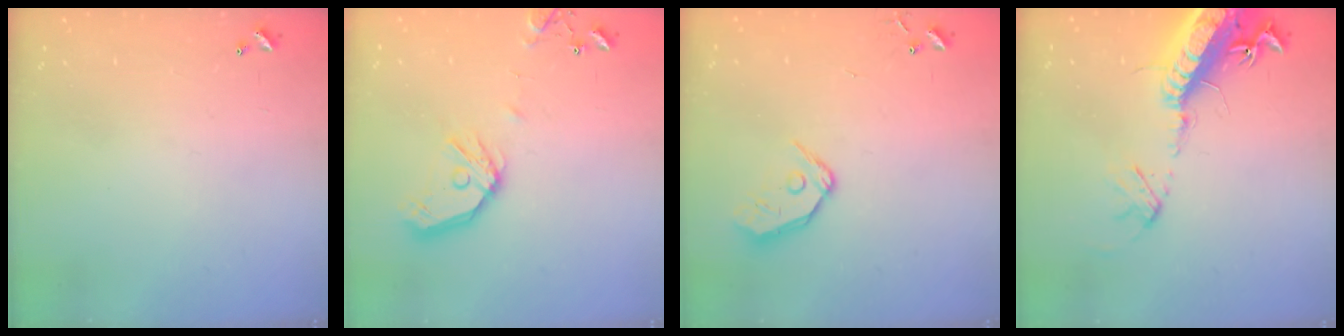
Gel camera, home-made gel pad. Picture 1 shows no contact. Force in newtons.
{"total": 13.4, "press": 13.2, "slide": 2.1}
{"total": 9.8, "press": 9.7, "slide": 1.3}
{"total": 20.9, "press": 20.3, "slide": 4.9}